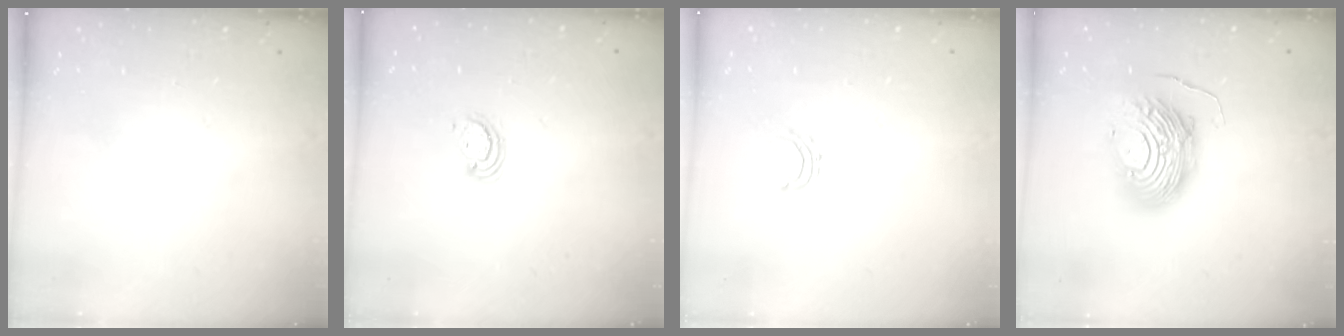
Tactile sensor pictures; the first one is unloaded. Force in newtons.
{"total": 2.6, "press": 2.6, "slide": 0.3}
{"total": 3.7, "press": 3.7, "slide": 0.3}
{"total": 14.0, "press": 14.0, "slide": 1.3}